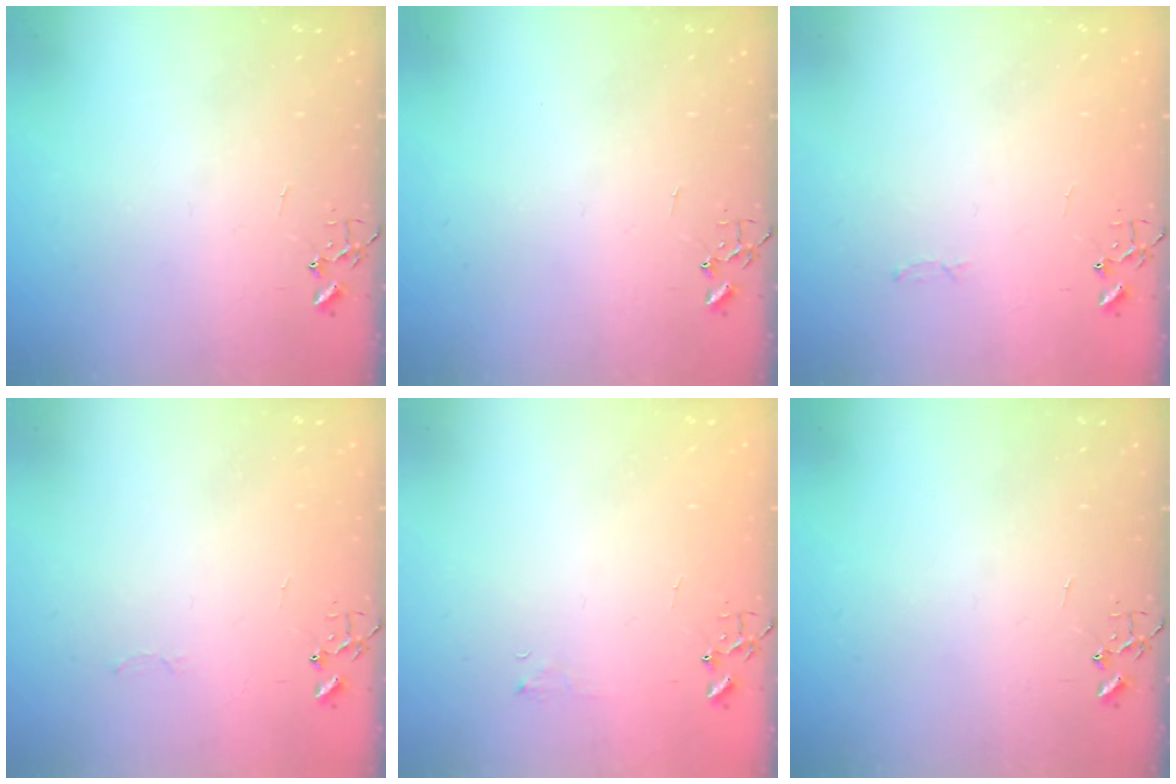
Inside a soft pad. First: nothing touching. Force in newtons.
{"total": 0.0}
{"total": 2.8, "press": 2.8, "slide": 0.4}
{"total": 2.5, "press": 2.5, "slide": 0.4}
{"total": 3.8, "press": 3.8, "slide": 0.5}
{"total": 0.0}